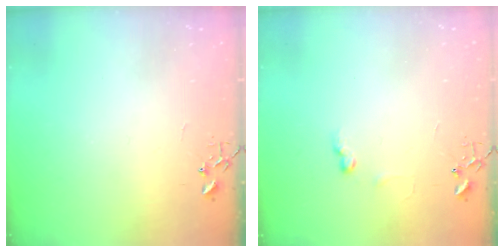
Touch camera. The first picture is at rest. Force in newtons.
{"total": 5.5, "press": 5.5, "slide": 0.8}